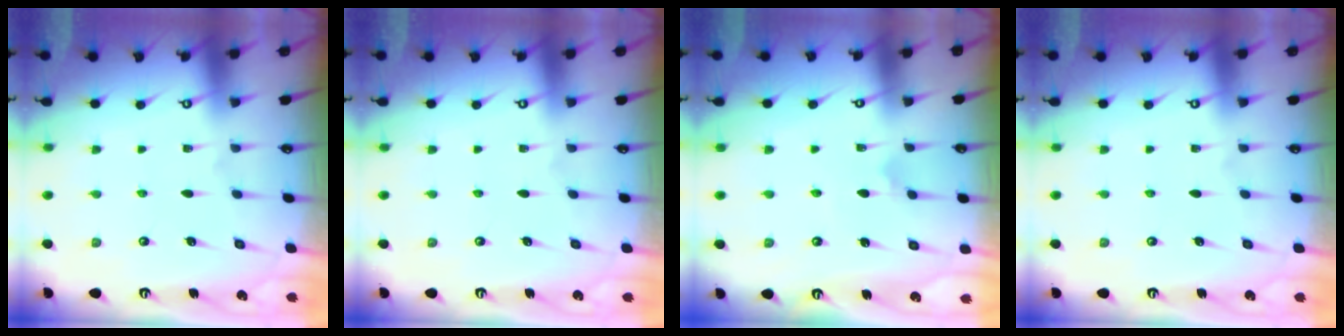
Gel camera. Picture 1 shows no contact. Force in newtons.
{"total": 0.0}
{"total": 2.9, "press": 2.9, "slide": 0.1}
{"total": 0.0}